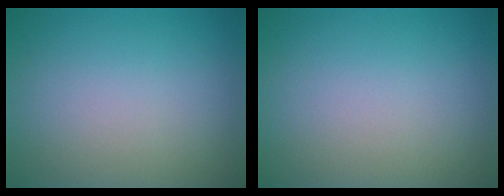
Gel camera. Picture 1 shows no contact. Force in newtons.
{"total": 0.0}